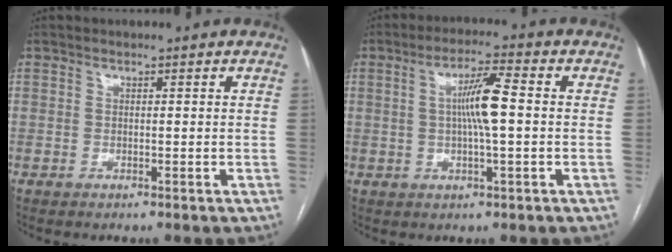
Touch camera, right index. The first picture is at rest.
{"total": 7.0, "force": [0.4, 0.4, 7.0], "torque": [-0.128, 0.006, 0.003]}